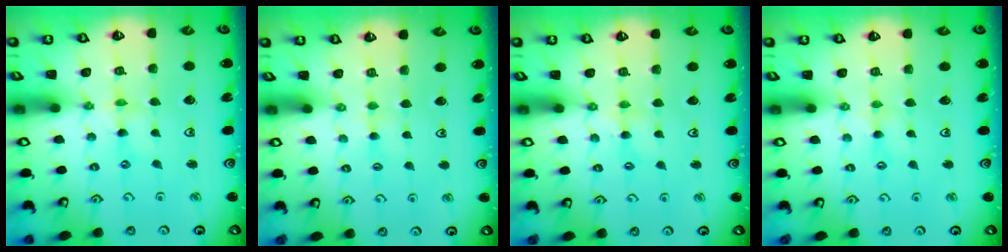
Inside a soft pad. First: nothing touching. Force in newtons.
{"total": 1.7, "press": 1.7, "slide": 0.3}
{"total": 2.4, "press": 2.4, "slide": 0.4}
{"total": 1.6, "press": 1.5, "slide": 0.3}